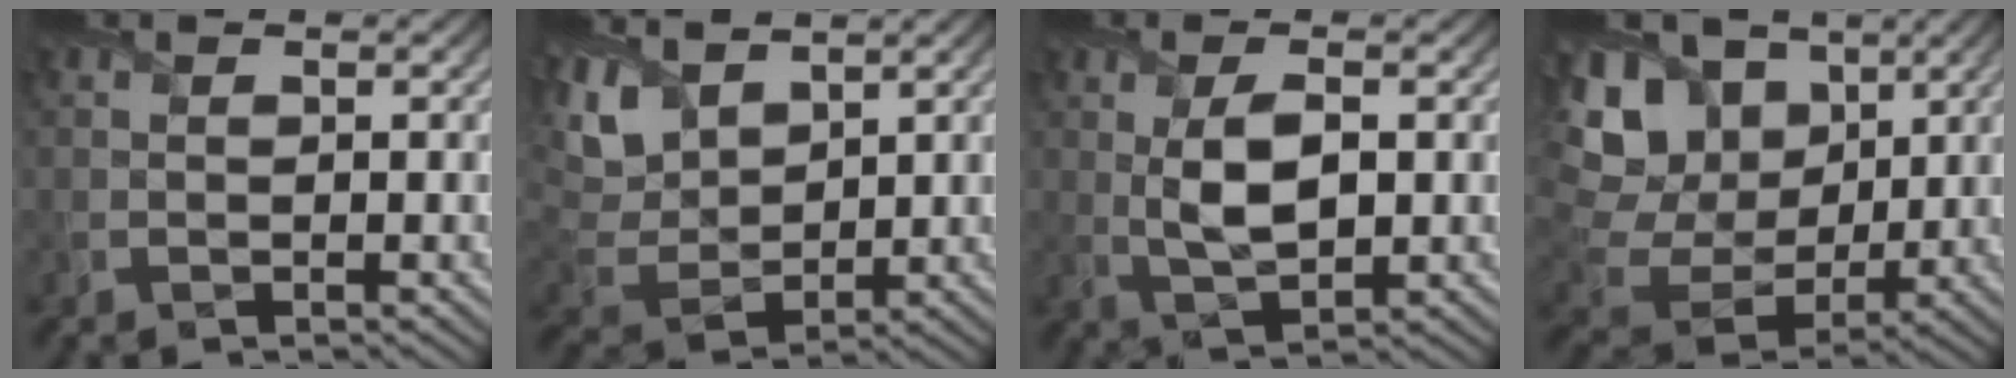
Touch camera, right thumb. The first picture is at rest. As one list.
[{"total": 9.2, "force": [5.3, 5.0, 5.7], "torque": [-0.173, 0.016, 0.102]}, {"total": 5.5, "force": [0.4, 2.5, 4.9], "torque": [-0.104, -0.004, 0.014]}, {"total": 18.9, "force": [5.5, 15.2, 9.8], "torque": [-0.305, 0.021, 0.128]}]